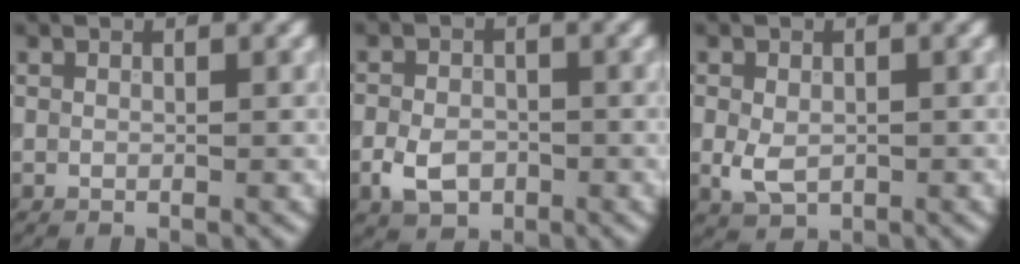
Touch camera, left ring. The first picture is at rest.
{"total": 3.8, "force": [-1.5, 2.7, 2.3], "torque": [-0.045, -0.004, -0.032]}
{"total": 2.8, "force": [-0.4, 2.0, 1.9], "torque": [-0.039, -0.005, -0.007]}